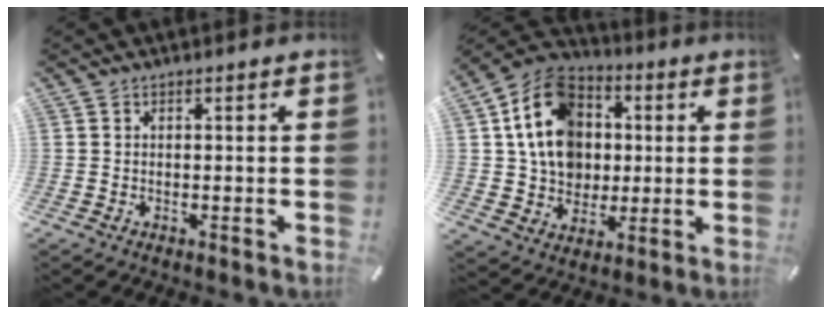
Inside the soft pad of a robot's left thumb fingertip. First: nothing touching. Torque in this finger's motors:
{"motor_torque": [2.39, 2.18, 1.68, -0.07, 0.24]}